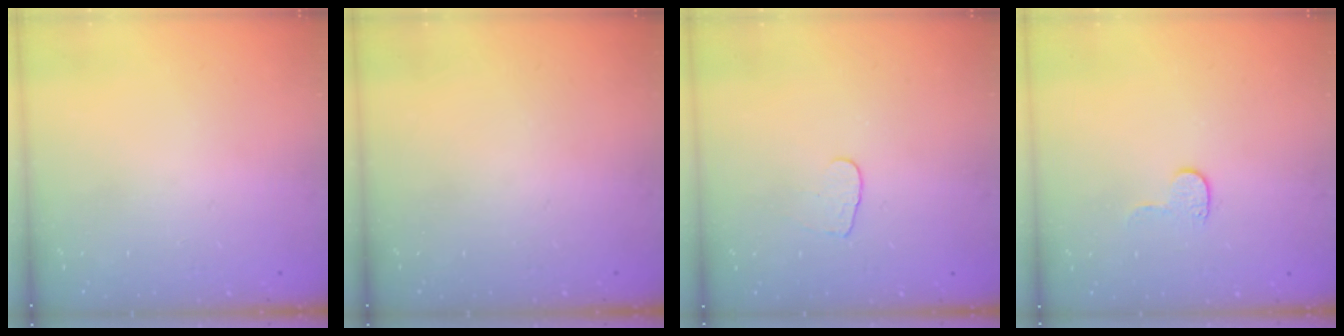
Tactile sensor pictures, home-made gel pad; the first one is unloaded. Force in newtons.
{"total": 0.0}
{"total": 4.4, "press": 4.4, "slide": 0.3}
{"total": 3.9, "press": 3.9, "slide": 0.4}